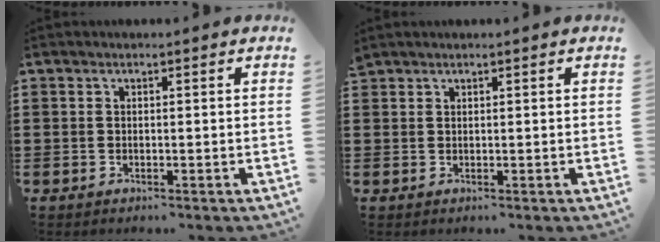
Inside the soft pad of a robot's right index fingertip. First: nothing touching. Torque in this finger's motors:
{"motor_torque": [0.11, 0.12, 0.00, 0.01]}